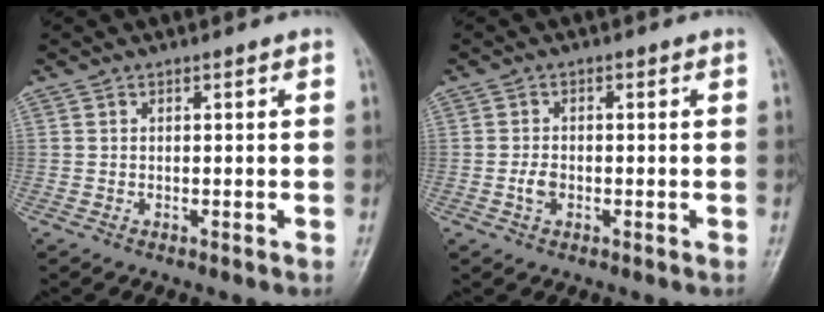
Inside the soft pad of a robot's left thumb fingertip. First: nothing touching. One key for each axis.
{"total": 2.4, "fx": -0.7, "fy": 1.6, "fz": 1.6, "tx": -0.027, "ty": 0.006, "tz": -0.015}